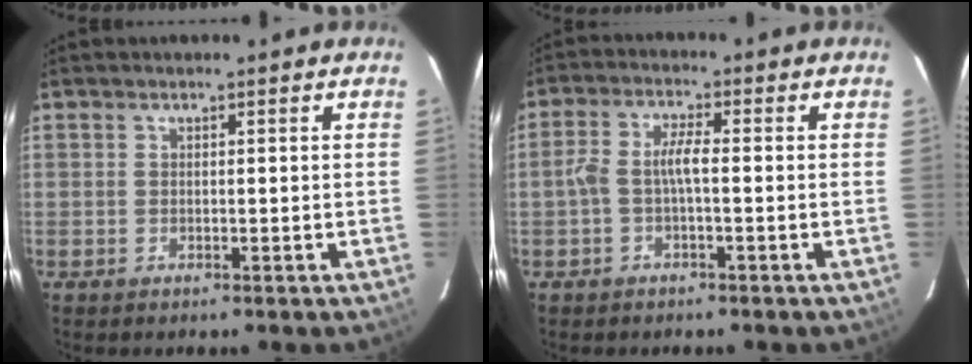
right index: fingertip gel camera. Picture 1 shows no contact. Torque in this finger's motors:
{"motor_torque": [0.06, -0.09, 0.33, 0.09]}